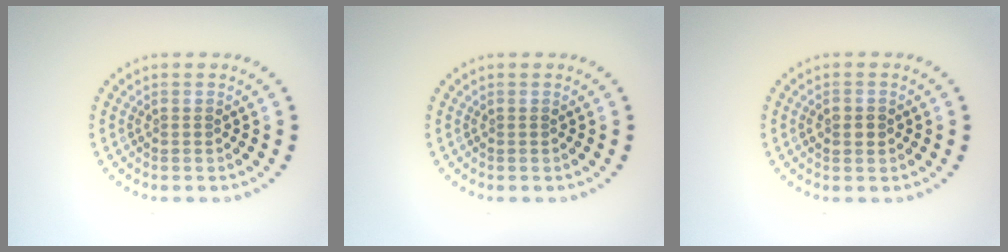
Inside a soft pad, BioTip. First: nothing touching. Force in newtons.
{"total": 0.0}
{"total": 1.9, "press": 1.9, "slide": 0.1}